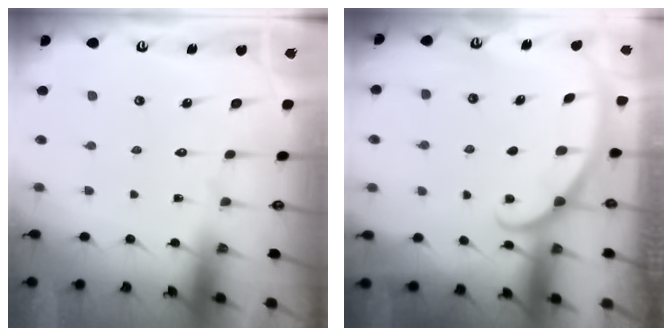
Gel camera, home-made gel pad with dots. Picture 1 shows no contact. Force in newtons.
{"total": 1.9, "press": 1.9, "slide": 0.1}